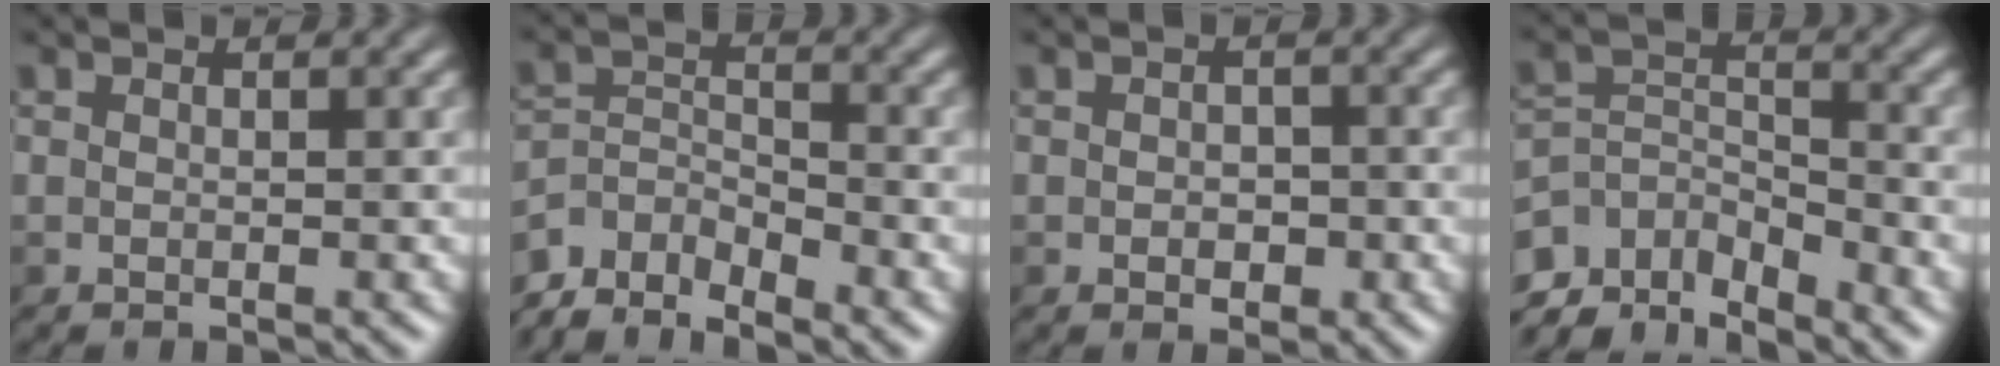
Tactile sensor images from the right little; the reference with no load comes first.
{"total": 5.0, "force": [-4.4, 1.9, 1.7], "torque": [-0.029, -0.003, -0.091]}
{"total": 1.8, "force": [-0.4, 1.1, 1.3], "torque": [-0.018, -0.003, -0.007]}
{"total": 5.8, "force": [-4.5, 2.3, 2.8], "torque": [-0.047, -0.008, -0.086]}